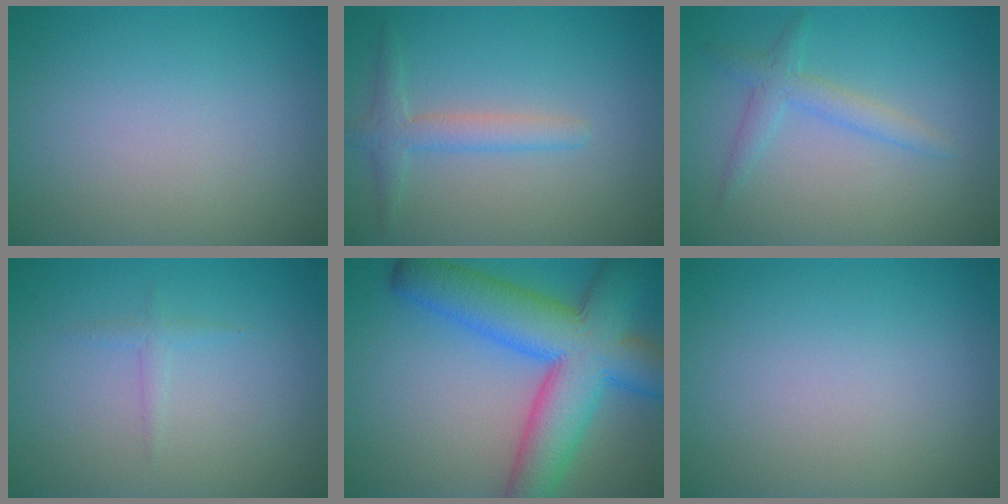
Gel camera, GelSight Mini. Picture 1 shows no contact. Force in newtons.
{"total": 2.4, "press": 2.4, "slide": 0.1}
{"total": 2.2, "press": 2.2, "slide": 0.1}
{"total": 0.9, "press": 0.9, "slide": 0.0}
{"total": 11.8, "press": 11.8, "slide": 0.3}
{"total": 0.0}